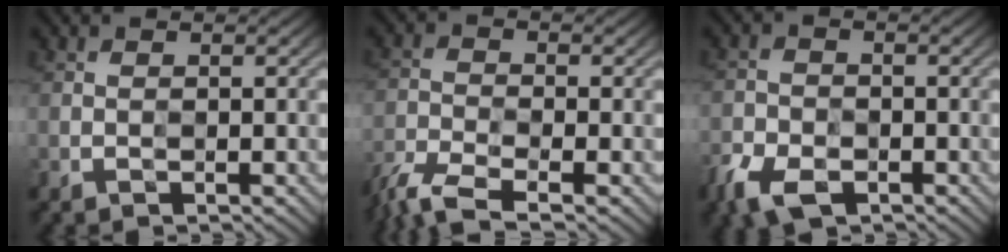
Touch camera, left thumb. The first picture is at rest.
{"total": 6.6, "force": [-5.2, 1.5, 3.6], "torque": [-0.088, -0.022, -0.106]}
{"total": 4.8, "force": [-3.2, 2.7, 2.4], "torque": [-0.059, -0.009, -0.064]}